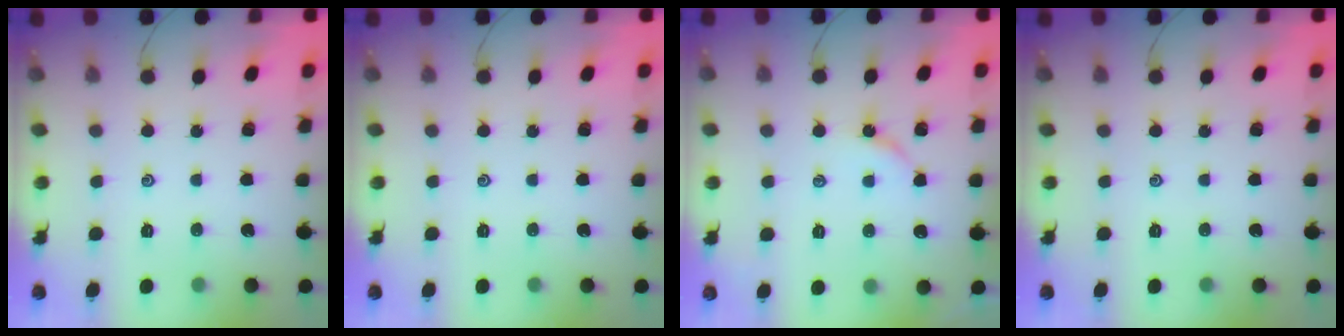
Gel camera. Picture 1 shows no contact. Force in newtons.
{"total": 0.0}
{"total": 2.5, "press": 2.4, "slide": 0.4}
{"total": 0.0}